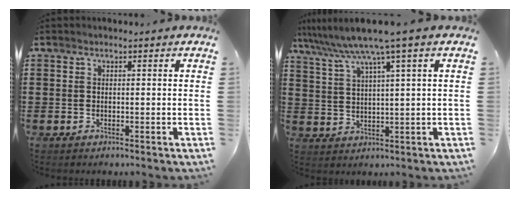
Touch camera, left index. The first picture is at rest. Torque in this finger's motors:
{"motor_torque": [1.26, -0.88, 1.05, 0.21]}